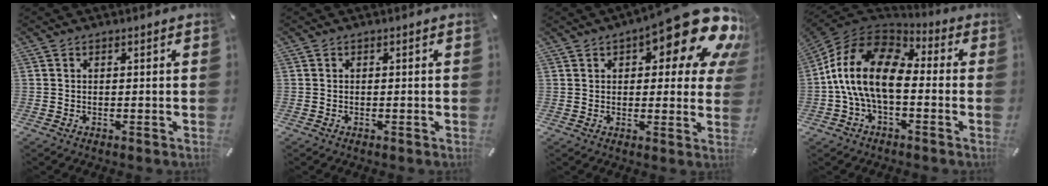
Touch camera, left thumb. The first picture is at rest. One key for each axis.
{"total": 0.0}
{"total": 18.4, "fx": 11.0, "fy": 6.7, "fz": 13.1, "tx": -0.170, "ty": -0.074, "tz": 0.182}
{"total": 16.9, "fx": -2.0, "fy": 10.2, "fz": 13.3, "tx": -0.278, "ty": 0.022, "tz": -0.039}